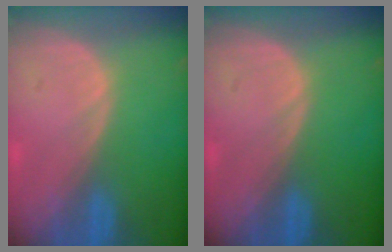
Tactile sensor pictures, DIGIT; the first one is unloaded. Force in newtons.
{"total": 0.0}